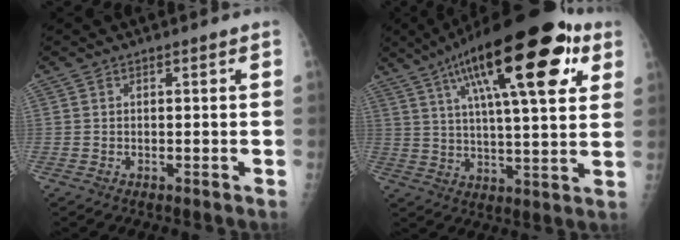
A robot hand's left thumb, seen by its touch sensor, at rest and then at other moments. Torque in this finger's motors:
{"motor_torque": [3.03, 1.67, 1.95, -0.82, 0.27]}